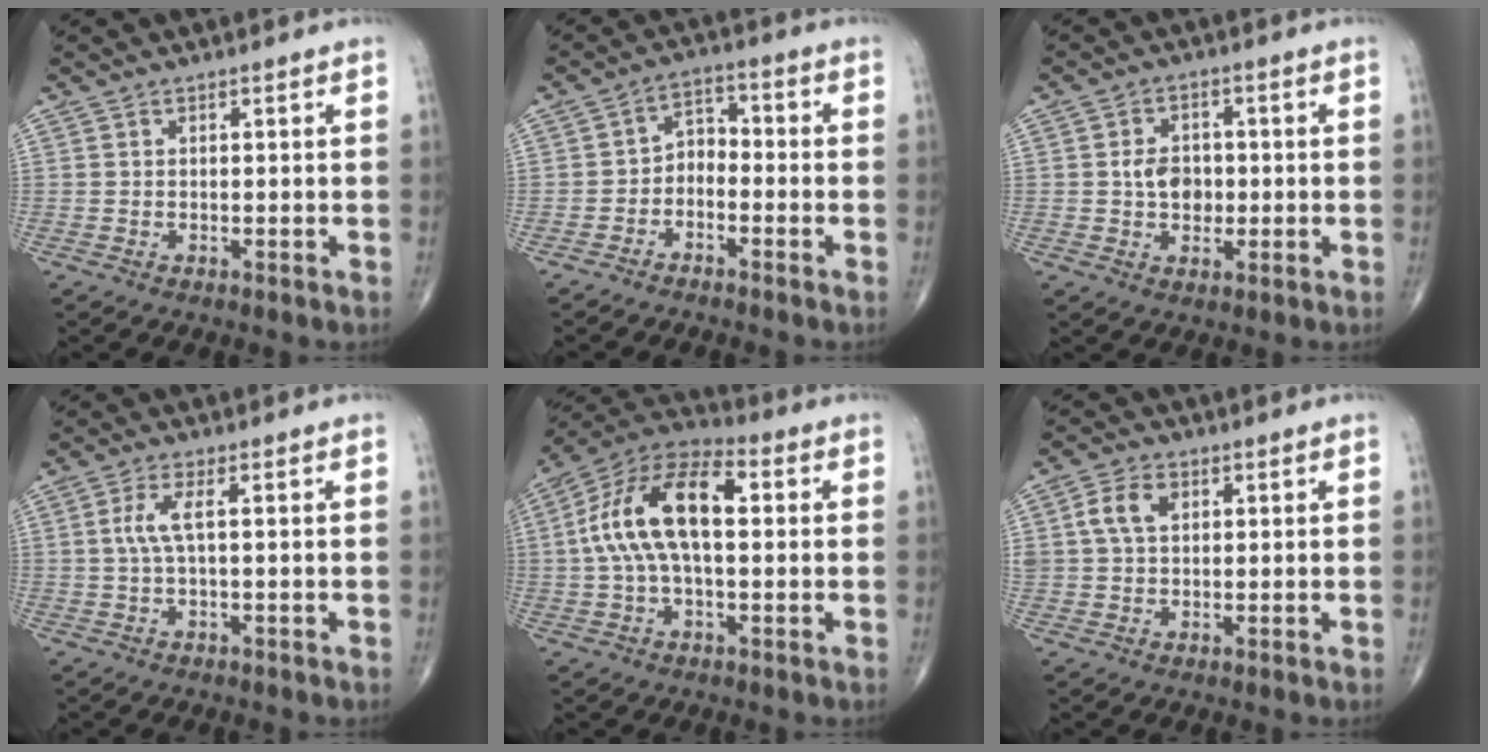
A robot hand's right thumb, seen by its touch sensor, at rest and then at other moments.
{"total": 4.5, "force": [-2.2, 3.0, 2.6], "torque": [-0.028, 0.037, -0.051]}
{"total": 6.0, "force": [-0.1, 4.4, 4.0], "torque": [-0.046, 0.003, -0.003]}
{"total": 4.0, "force": [0.6, 0.9, 3.8], "torque": [-0.101, 0.009, 0.012]}
{"total": 16.7, "force": [2.1, 8.4, 14.3], "torque": [-0.272, 0.037, 0.030]}
{"total": 5.7, "force": [1.6, 3.9, 3.9], "torque": [-0.071, 0.006, 0.030]}